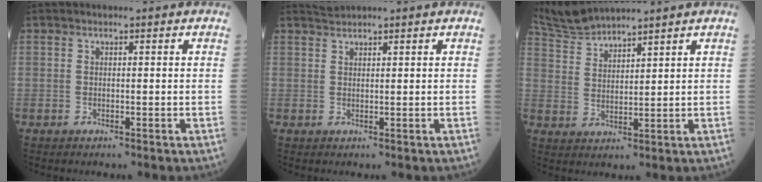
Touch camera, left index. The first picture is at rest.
{"total": 1.3, "force": [1.2, -0.4, -0.2], "torque": [-0.004, 0.009, 0.030]}
{"total": 5.6, "force": [5.6, -0.7, 0.5], "torque": [-0.029, 0.009, 0.123]}